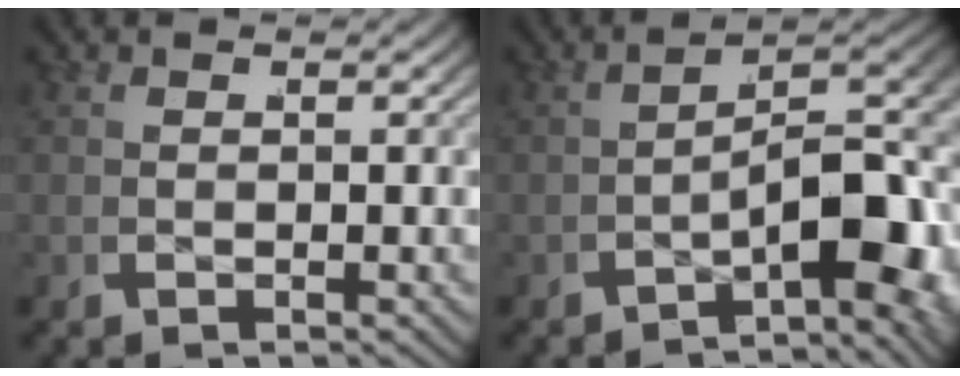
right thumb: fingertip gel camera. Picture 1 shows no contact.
{"total": 10.0, "force": [-2.9, 4.5, 8.4], "torque": [-0.113, -0.025, -0.030]}